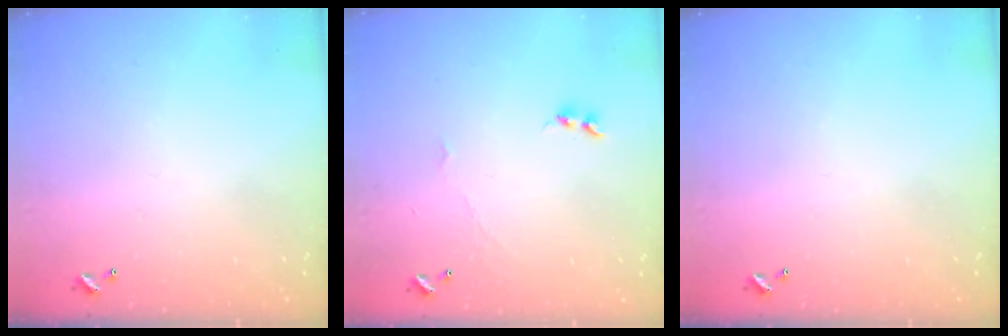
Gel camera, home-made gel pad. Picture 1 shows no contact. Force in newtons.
{"total": 3.6, "press": 3.6, "slide": 0.5}
{"total": 0.0}